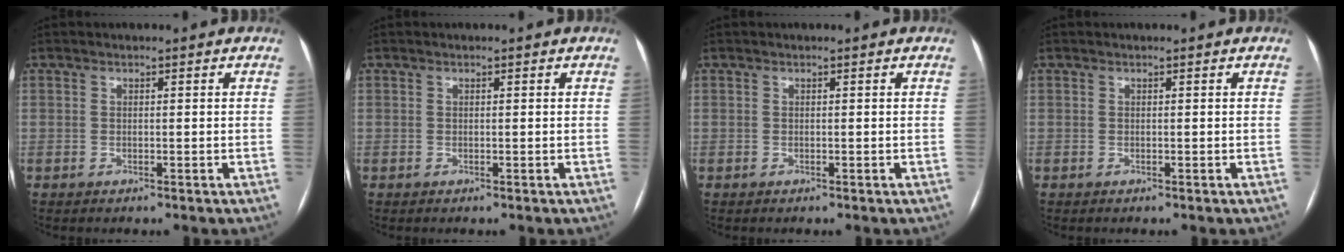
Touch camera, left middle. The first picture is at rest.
{"total": 0.0}
{"total": 0.0}
{"total": 0.0}